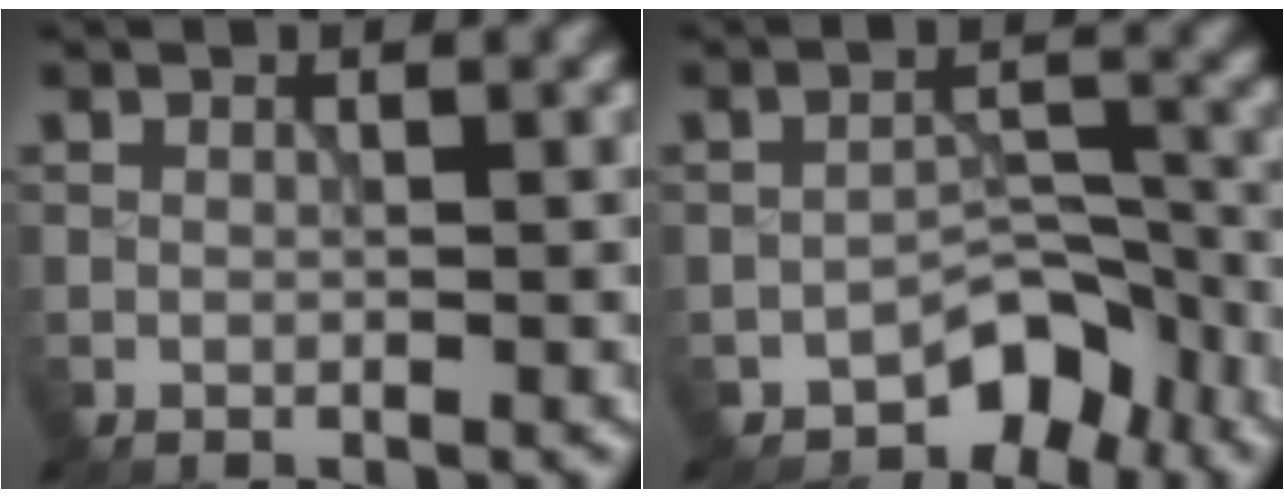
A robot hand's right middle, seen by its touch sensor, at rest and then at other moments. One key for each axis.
{"total": 4.5, "fx": -3.4, "fy": 2.4, "fz": 1.8, "tx": -0.007, "ty": 0.007, "tz": -0.052}